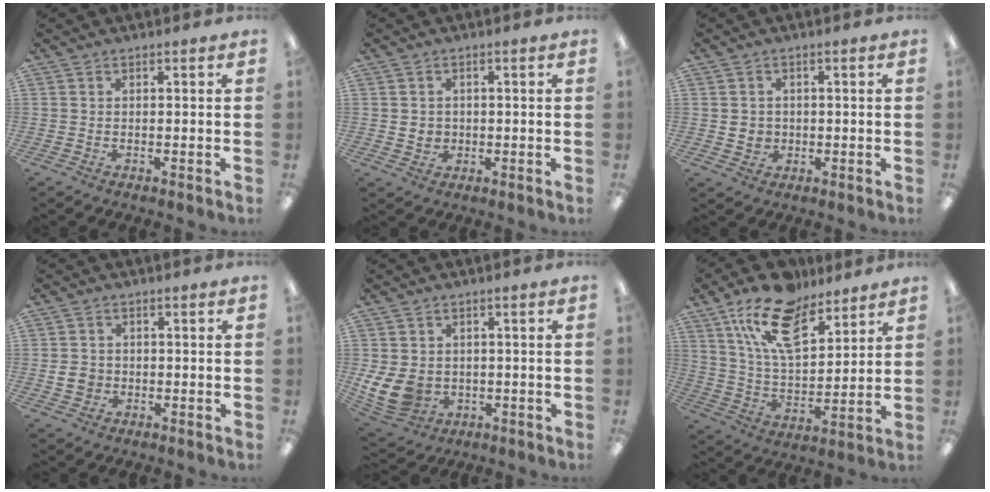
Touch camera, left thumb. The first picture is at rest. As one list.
[{"total": 2.8, "force": [0.5, 2.7, 0.5], "torque": [-0.008, 0.001, 0.007]}, {"total": 3.1, "force": [0.3, 3.0, 0.8], "torque": [-0.011, 0.002, 0.004]}, {"total": 4.1, "force": [-0.6, 3.7, 1.7], "torque": [-0.024, 0.004, -0.011]}, {"total": 9.0, "force": [-0.6, 7.3, 5.1], "torque": [-0.113, -0.002, -0.006]}, {"total": 18.1, "force": [12.0, 8.6, 10.4], "torque": [-0.193, -0.048, 0.214]}]